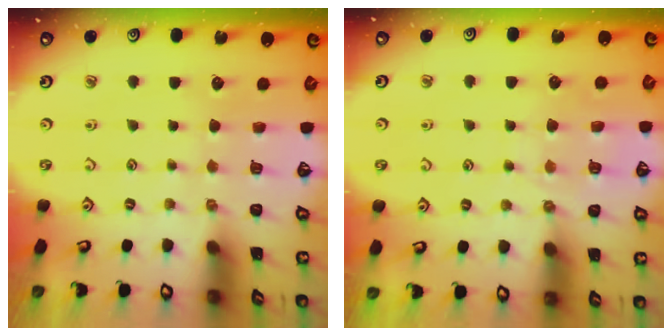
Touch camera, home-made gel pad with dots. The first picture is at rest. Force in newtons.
{"total": 6.2, "press": 6.2, "slide": 1.0}